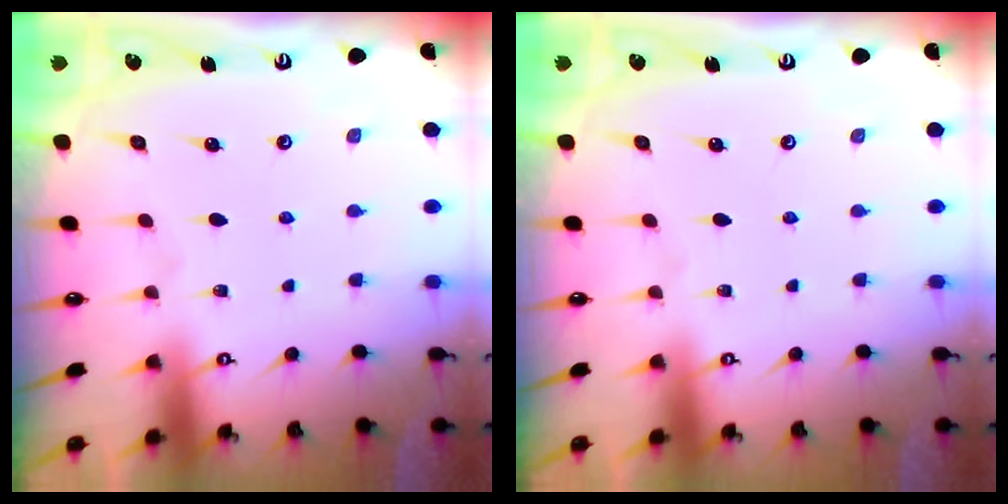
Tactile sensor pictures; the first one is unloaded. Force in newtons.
{"total": 0.0}